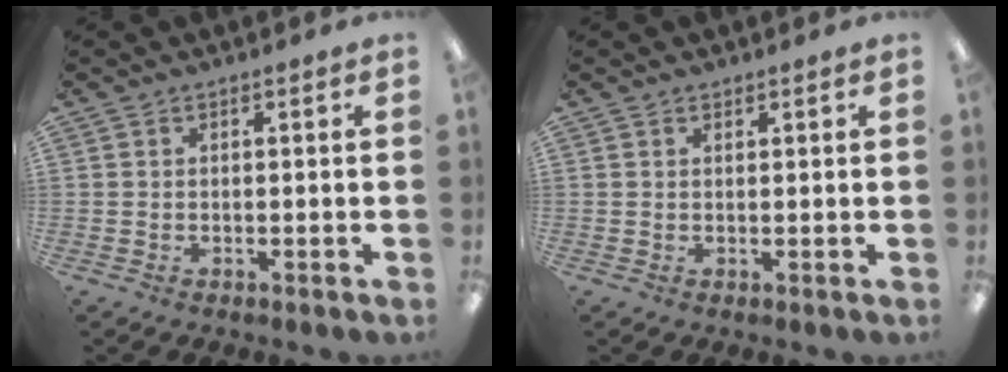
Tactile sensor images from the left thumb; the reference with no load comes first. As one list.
[{"total": 0.6, "force": [0.6, 0.2, 0.1], "torque": [-0.002, 0.000, 0.011]}]